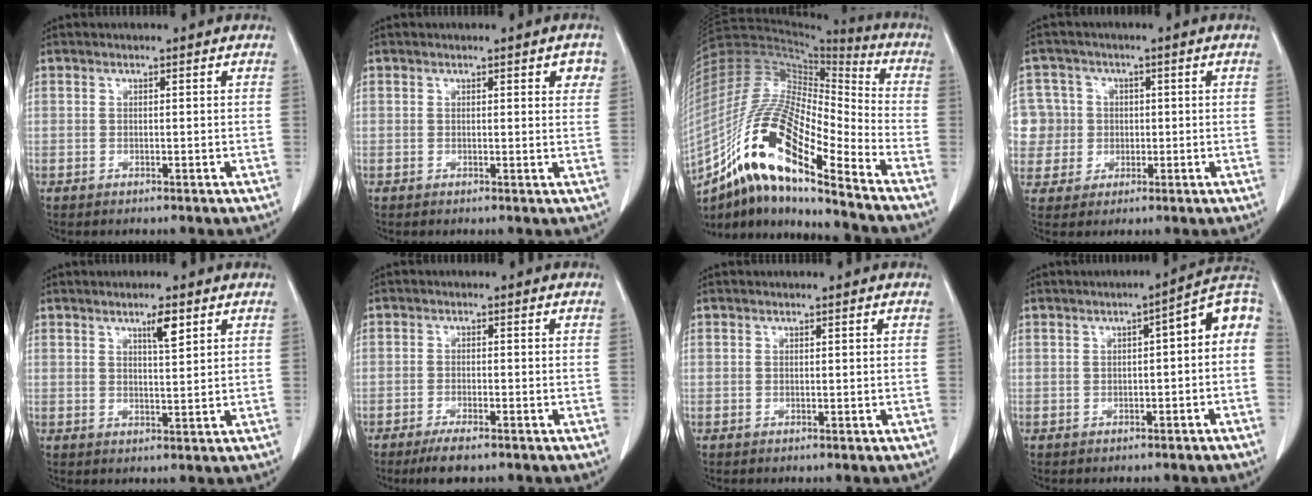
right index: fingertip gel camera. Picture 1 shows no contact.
{"total": 2.6, "force": [1.2, 0.7, 2.2], "torque": [-0.017, -0.001, 0.010]}
{"total": 20.9, "force": [-13.0, 3.8, 15.9], "torque": [-0.327, -0.004, -0.233]}
{"total": 9.6, "force": [0.7, 9.6, 0.9], "torque": [-0.037, 0.041, 0.030]}
{"total": 3.4, "force": [2.0, 0.4, 2.7], "torque": [-0.047, -0.003, 0.034]}
{"total": 4.3, "force": [-3.2, 0.8, 2.7], "torque": [-0.048, -0.007, -0.051]}
{"total": 0.0}
{"total": 7.3, "force": [-0.1, 1.8, 7.0], "torque": [-0.090, 0.031, -0.007]}